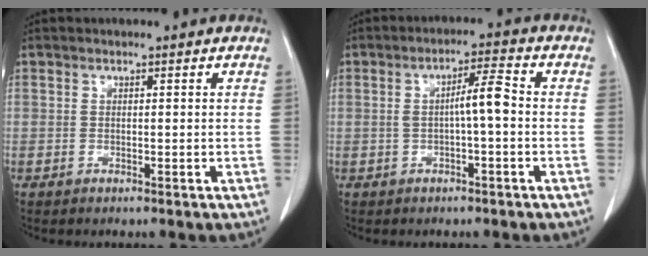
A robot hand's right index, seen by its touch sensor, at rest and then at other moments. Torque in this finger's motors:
{"motor_torque": [0.36, -0.15, 0.24, 0.05]}